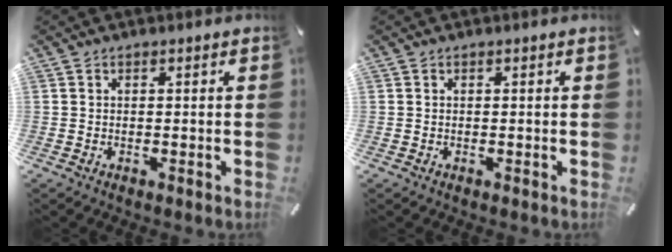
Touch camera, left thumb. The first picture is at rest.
{"total": 0.0}